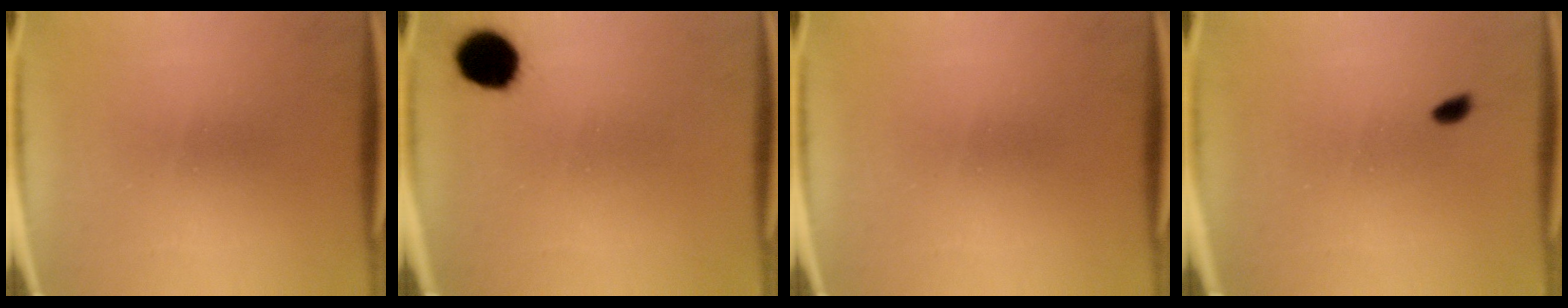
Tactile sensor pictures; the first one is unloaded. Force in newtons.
{"total": 8.4}
{"total": 0.0}
{"total": 1.5}